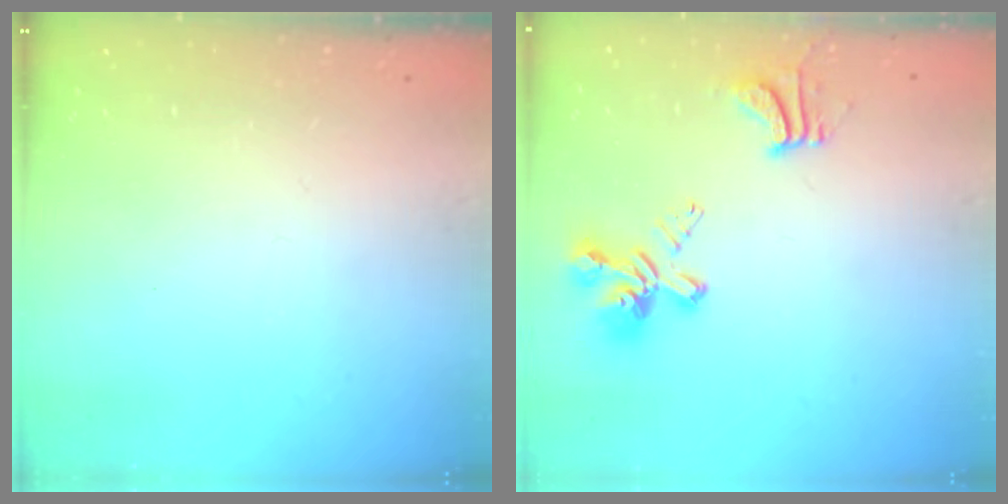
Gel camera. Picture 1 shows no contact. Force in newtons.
{"total": 5.9, "press": 5.5, "slide": 1.9}